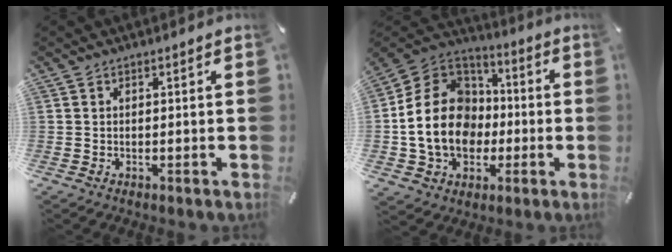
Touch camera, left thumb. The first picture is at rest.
{"total": 18.9, "force": [-3.0, 15.6, 10.2], "torque": [-0.217, 0.028, -0.053]}